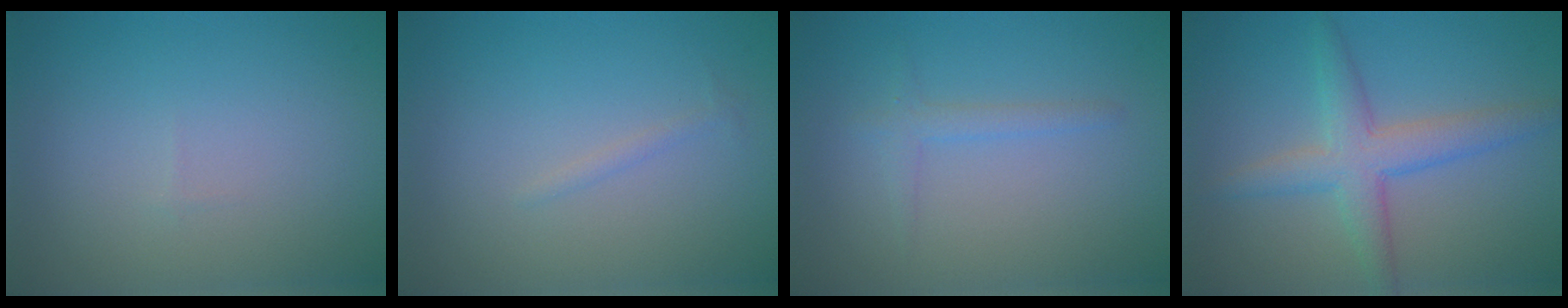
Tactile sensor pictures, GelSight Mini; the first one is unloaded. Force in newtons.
{"total": 0.6, "press": 0.6, "slide": 0.0}
{"total": 1.4, "press": 1.4, "slide": 0.1}
{"total": 4.4, "press": 4.4, "slide": 0.1}